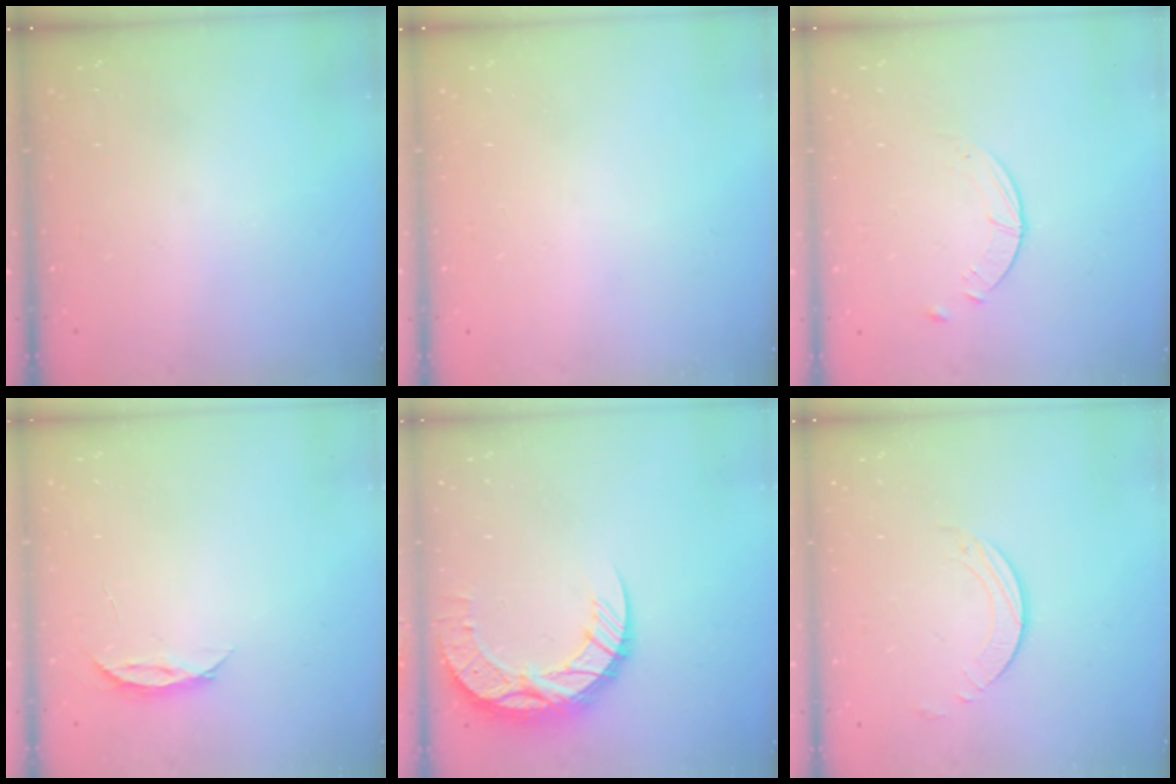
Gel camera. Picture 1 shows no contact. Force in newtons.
{"total": 0.0}
{"total": 2.6, "press": 2.5, "slide": 0.3}
{"total": 3.7, "press": 3.6, "slide": 0.4}
{"total": 13.3, "press": 13.2, "slide": 1.0}
{"total": 1.7, "press": 1.7, "slide": 0.2}